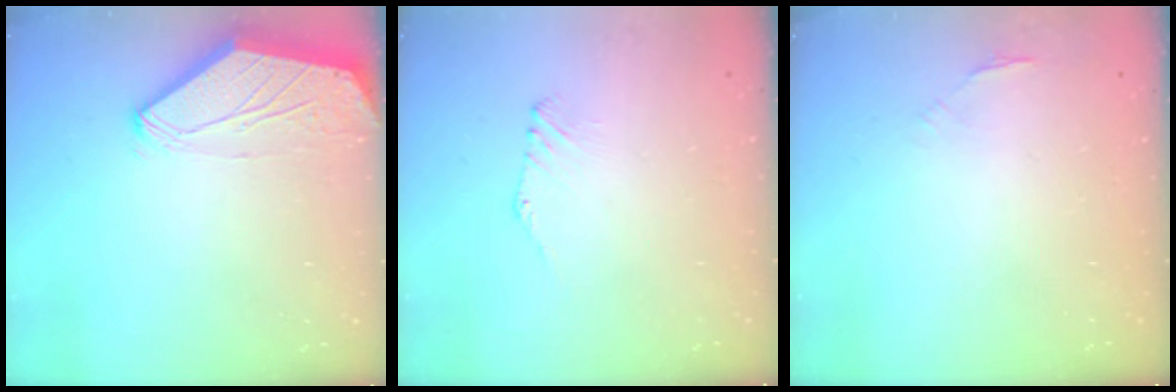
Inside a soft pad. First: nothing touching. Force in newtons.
{"total": 0.6, "press": 0.5, "slide": 0.3}
{"total": 1.5, "press": 1.4, "slide": 0.5}